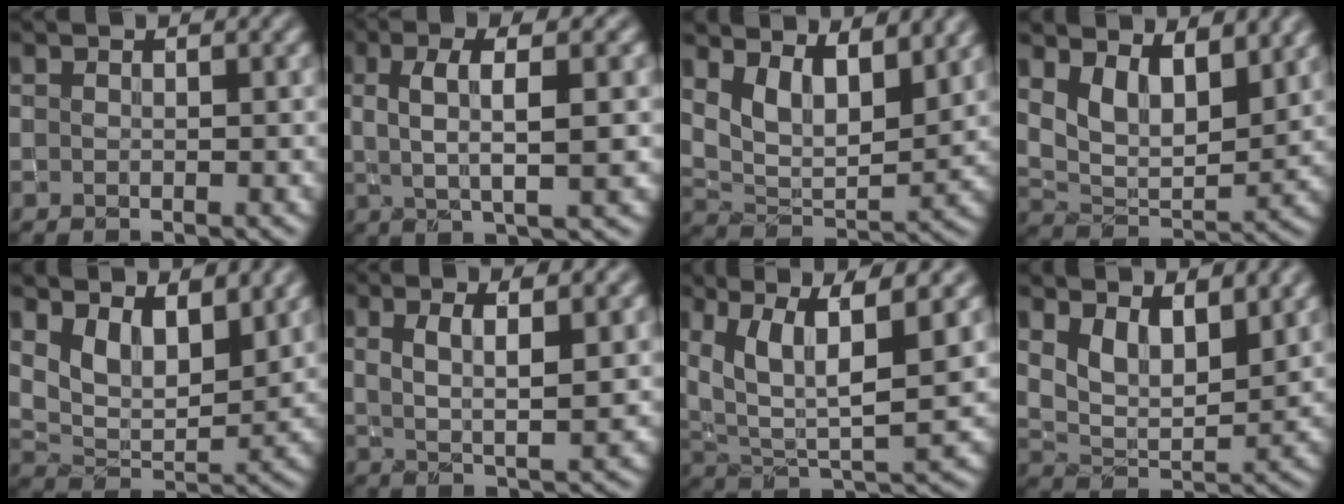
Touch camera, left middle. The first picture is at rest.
{"total": 5.6, "force": [1.0, 1.3, 5.4], "torque": [-0.096, 0.007, 0.017]}
{"total": 6.6, "force": [3.8, 3.1, 4.4], "torque": [-0.084, -0.012, 0.069]}
{"total": 6.4, "force": [3.5, 3.2, 4.2], "torque": [-0.083, -0.015, 0.062]}
{"total": 6.3, "force": [3.7, 3.2, 4.0], "torque": [-0.078, -0.014, 0.065]}
{"total": 4.4, "force": [1.6, 0.9, 4.0], "torque": [-0.076, -0.006, 0.030]}
{"total": 10.4, "force": [4.9, 3.3, 8.5], "torque": [-0.164, 0.001, 0.090]}
{"total": 5.8, "force": [3.3, 2.7, 4.0], "torque": [-0.078, -0.010, 0.059]}